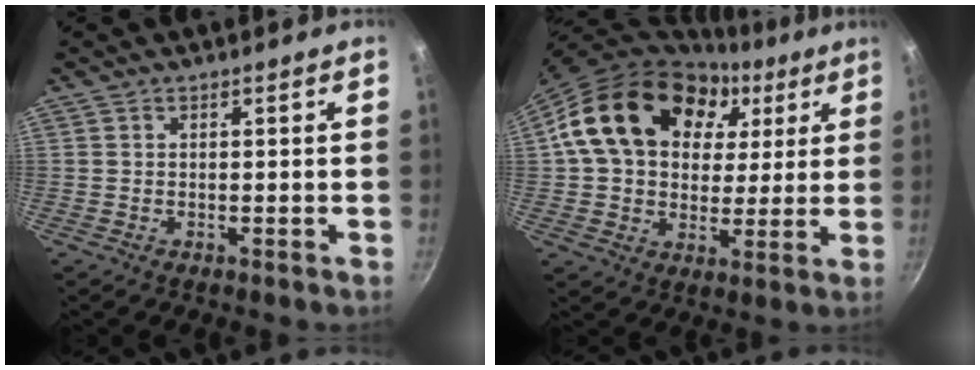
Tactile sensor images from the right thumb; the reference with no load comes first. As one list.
[{"total": 22.3, "force": [7.4, 16.4, 13.1], "torque": [-0.207, 0.014, 0.123]}]